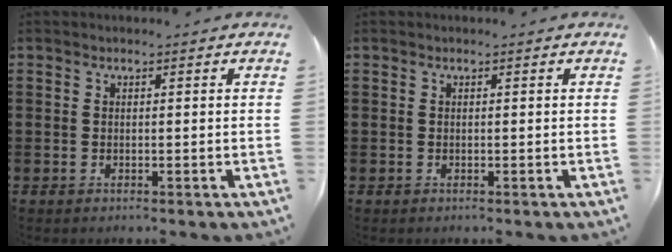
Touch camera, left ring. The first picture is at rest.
{"total": 0.0}